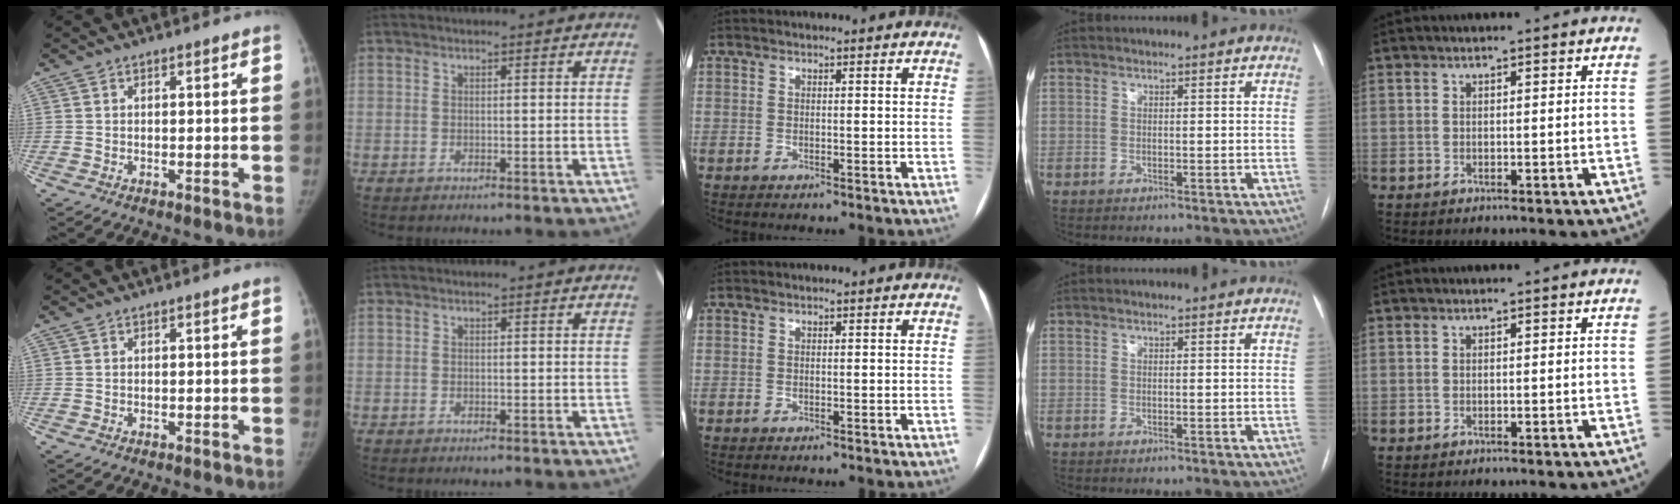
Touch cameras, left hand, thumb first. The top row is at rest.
{}